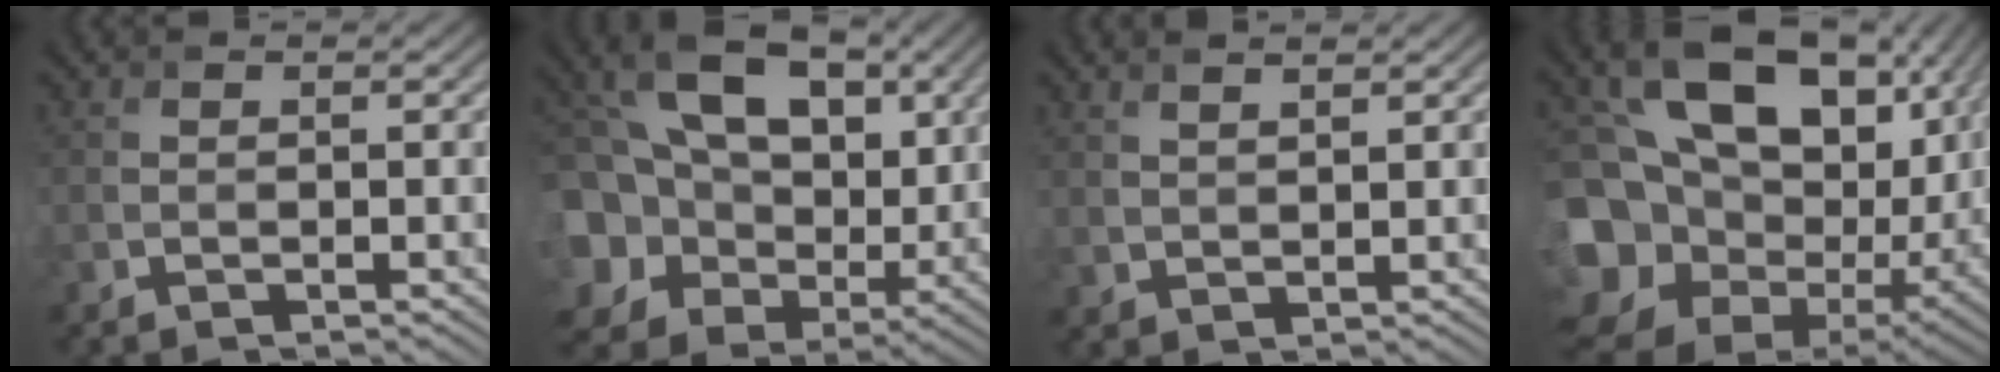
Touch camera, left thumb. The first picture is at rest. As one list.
[{"total": 18.5, "force": [3.4, 14.3, 11.2], "torque": [-0.284, 0.000, 0.079]}, {"total": 2.2, "force": [2.1, 0.1, 0.7], "torque": [-0.021, 0.000, 0.051]}, {"total": 20.0, "force": [-0.6, 14.9, 13.3], "torque": [-0.276, -0.023, 0.019]}]